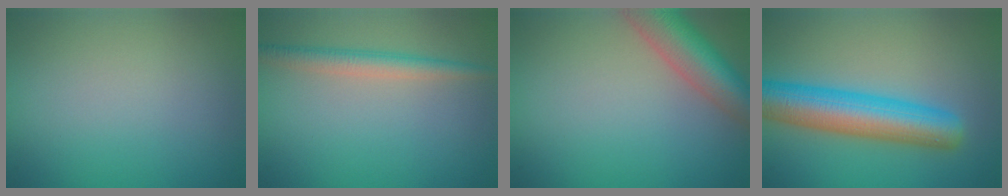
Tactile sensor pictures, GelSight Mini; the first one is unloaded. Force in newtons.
{"total": 2.6, "press": 2.6, "slide": 0.1}
{"total": 6.2, "press": 6.2, "slide": 0.4}
{"total": 7.9, "press": 7.9, "slide": 0.3}